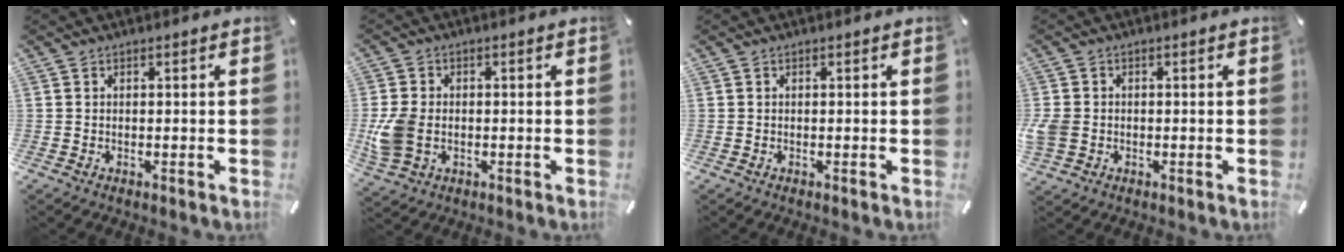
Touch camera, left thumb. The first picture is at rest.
{"total": 8.4, "force": [-1.1, 6.4, 5.3], "torque": [-0.120, 0.009, -0.015]}
{"total": 0.0}
{"total": 4.0, "force": [-0.8, 3.3, 2.1], "torque": [-0.055, 0.000, -0.017]}